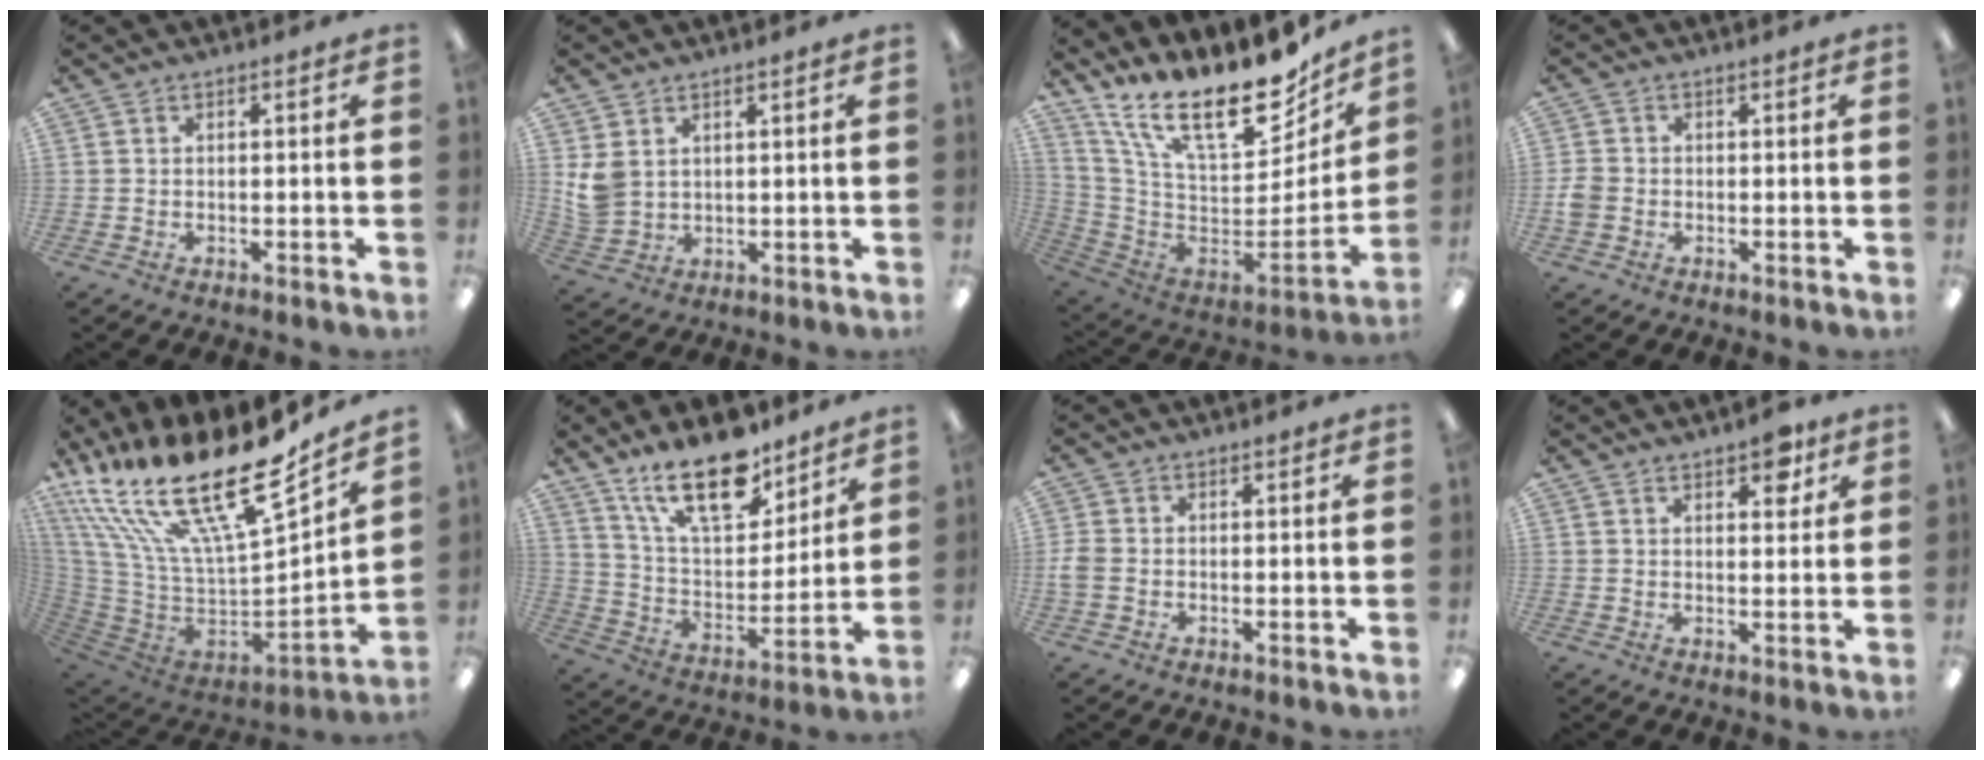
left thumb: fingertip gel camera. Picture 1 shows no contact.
{"total": 5.5, "force": [2.7, 4.2, 2.4], "torque": [-0.045, -0.004, 0.056]}
{"total": 22.6, "force": [14.7, 9.0, 14.7], "torque": [-0.226, -0.110, 0.256]}
{"total": 3.0, "force": [-0.7, 2.6, 1.4], "torque": [-0.020, 0.008, -0.011]}
{"total": 28.0, "force": [17.4, 9.3, 19.9], "torque": [-0.359, -0.140, 0.303]}
{"total": 20.3, "force": [14.4, 8.8, 11.3], "torque": [-0.197, -0.076, 0.252]}
{"total": 2.7, "force": [-0.4, 2.0, 1.7], "torque": [-0.035, 0.003, -0.008]}
{"total": 5.5, "force": [3.8, 2.6, 3.0], "torque": [-0.026, -0.015, 0.061]}